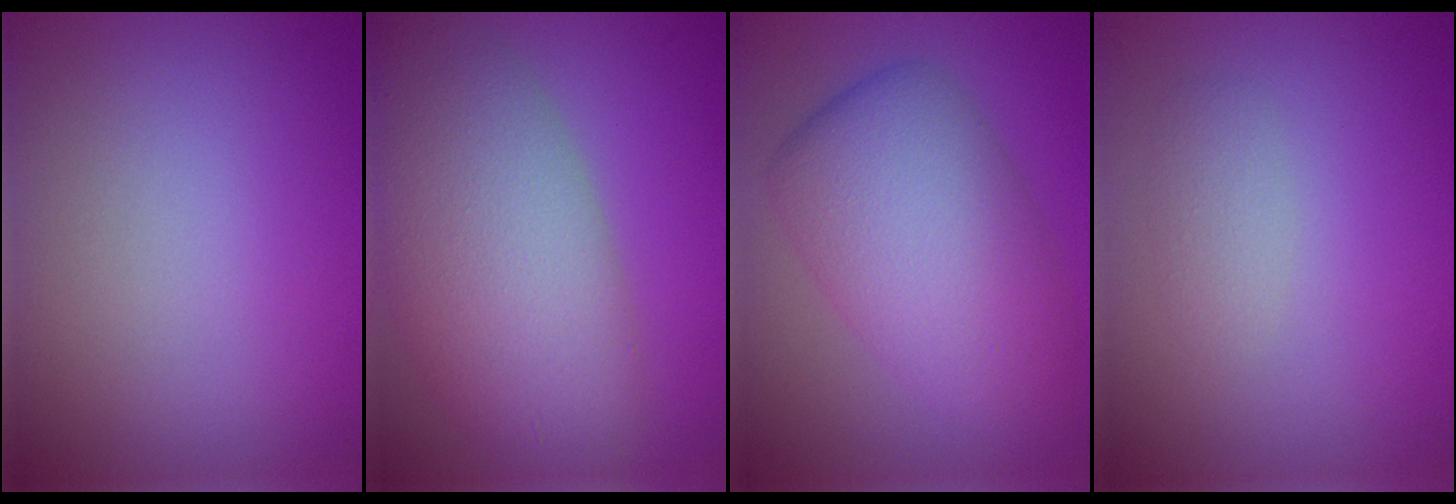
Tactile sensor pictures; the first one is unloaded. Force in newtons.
{"total": 10.3, "press": 10.3, "slide": 0.5}
{"total": 7.8, "press": 7.8, "slide": 0.0}
{"total": 1.3, "press": 1.3, "slide": 0.1}